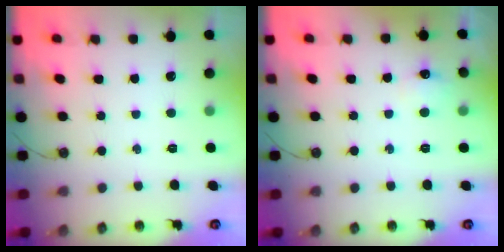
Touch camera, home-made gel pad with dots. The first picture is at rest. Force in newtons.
{"total": 6.1, "press": 6.0, "slide": 0.8}